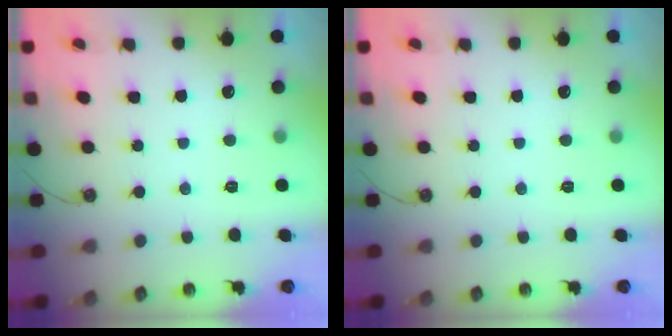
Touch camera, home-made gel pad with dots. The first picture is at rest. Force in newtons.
{"total": 0.0}